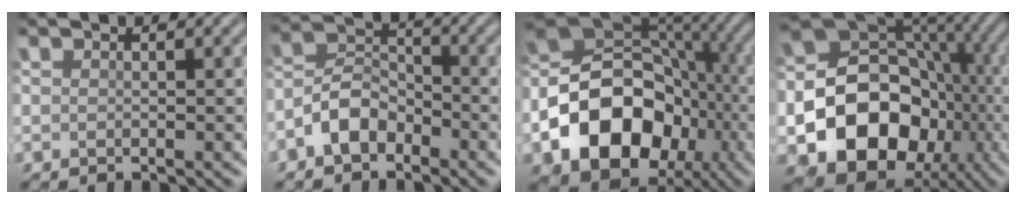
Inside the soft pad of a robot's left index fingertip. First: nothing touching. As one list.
[{"total": 3.8, "force": [-2.6, 2.1, 1.8], "torque": [-0.035, 0.010, -0.056]}, {"total": 13.8, "force": [-5.3, 10.2, 7.7], "torque": [-0.135, -0.005, -0.097]}, {"total": 15.3, "force": [-5.1, 12.1, 7.8], "torque": [-0.119, -0.024, -0.107]}]